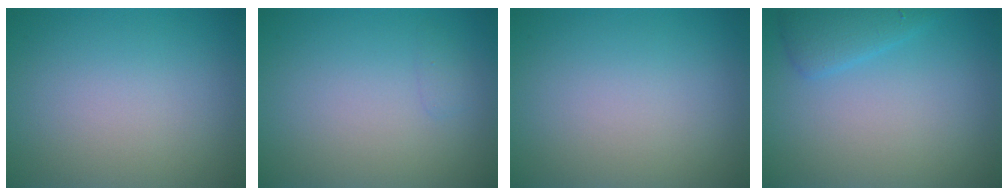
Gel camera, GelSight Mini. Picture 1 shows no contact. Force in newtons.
{"total": 0.6, "press": 0.6, "slide": 0.1}
{"total": 0.0}
{"total": 2.2, "press": 2.2, "slide": 0.2}